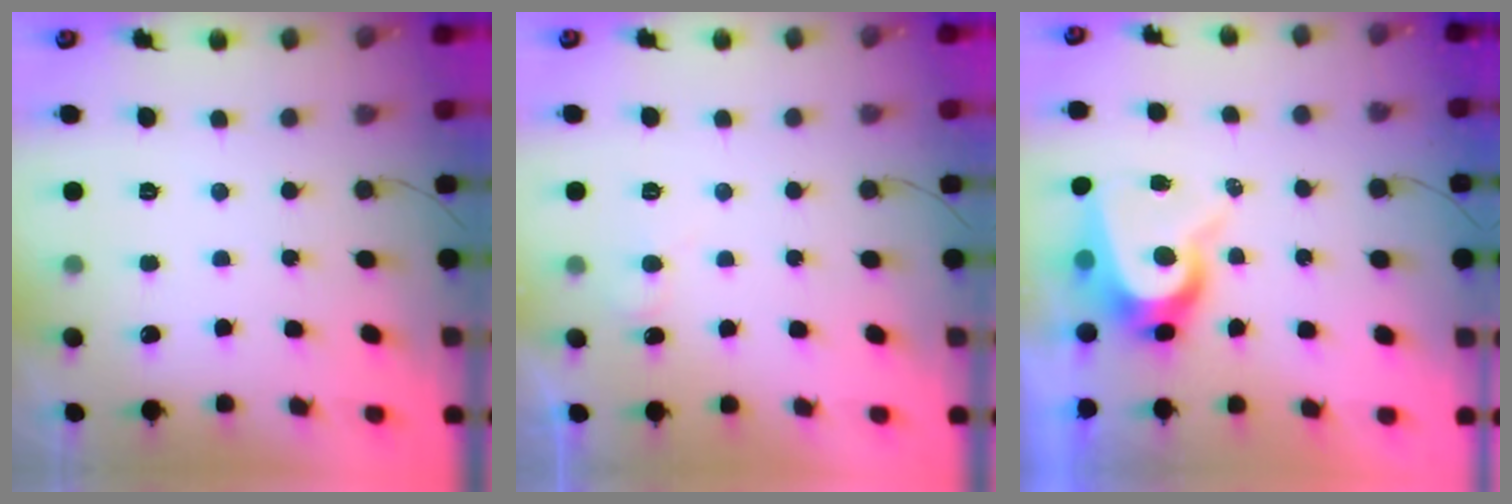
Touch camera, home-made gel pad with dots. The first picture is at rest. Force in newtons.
{"total": 3.5, "press": 3.5, "slide": 0.3}
{"total": 7.9, "press": 7.9, "slide": 0.7}